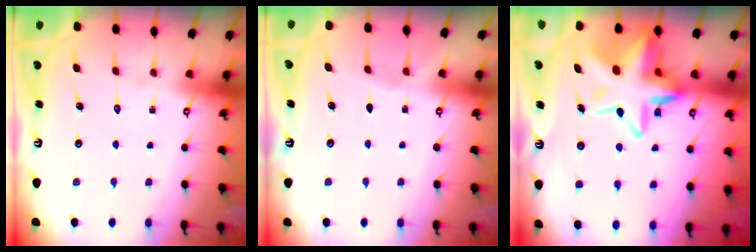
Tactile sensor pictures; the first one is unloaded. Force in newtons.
{"total": 2.9, "press": 2.9, "slide": 0.4}
{"total": 17.2, "press": 16.9, "slide": 3.0}